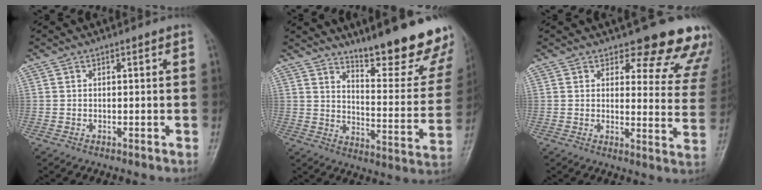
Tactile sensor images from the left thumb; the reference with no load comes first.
{"total": 20.5, "force": [15.0, 4.9, 13.1], "torque": [-0.140, -0.110, 0.208]}
{"total": 15.3, "force": [13.7, 4.7, 4.9], "torque": [0.003, -0.108, 0.135]}